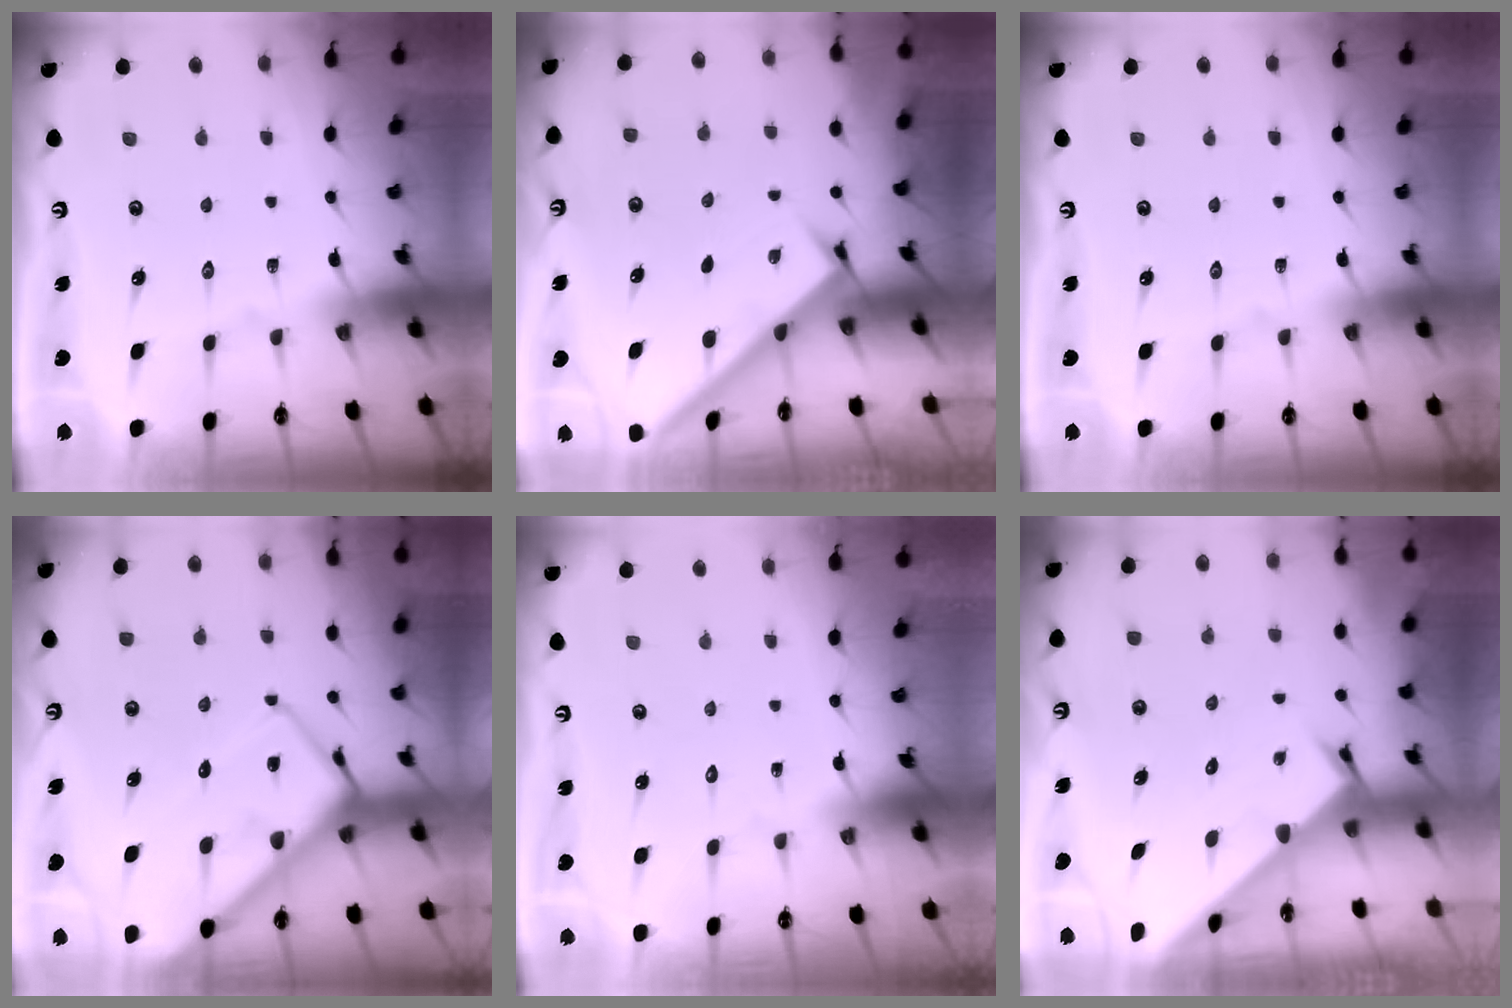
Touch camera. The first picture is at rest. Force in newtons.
{"total": 2.5, "press": 2.5, "slide": 0.3}
{"total": 0.0}
{"total": 12.9, "press": 12.9, "slide": 1.2}
{"total": 1.6, "press": 1.6, "slide": 0.1}
{"total": 2.4, "press": 2.4, "slide": 0.1}